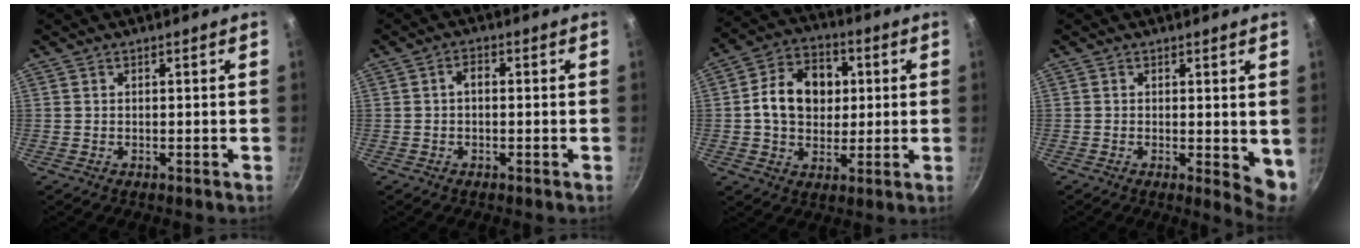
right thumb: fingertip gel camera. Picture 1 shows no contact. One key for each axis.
{"total": 1.9, "fx": 0.0, "fy": 1.1, "fz": 1.5, "tx": -0.027, "ty": 0.010, "tz": -0.004}
{"total": 13.4, "fx": 1.6, "fy": 10.3, "fz": 8.5, "tx": -0.111, "ty": 0.015, "tz": 0.015}
{"total": 5.3, "fx": 0.4, "fy": 2.3, "fz": 4.8, "tx": -0.060, "ty": -0.014, "tz": 0.005}